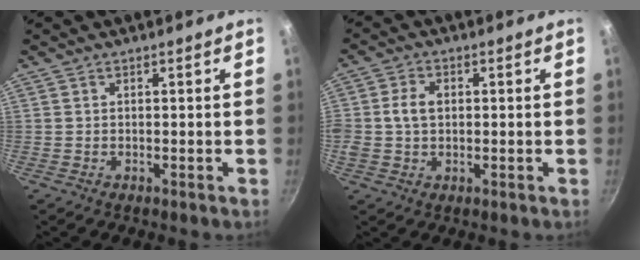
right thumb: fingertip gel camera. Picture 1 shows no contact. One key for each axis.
{"total": 5.2, "fx": 0.4, "fy": 3.8, "fz": 3.6, "tx": -0.062, "ty": 0.010, "tz": 0.000}